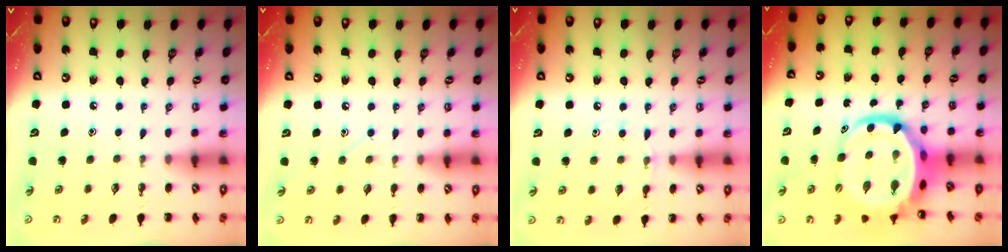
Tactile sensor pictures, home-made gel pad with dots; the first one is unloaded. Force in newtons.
{"total": 3.0, "press": 2.8, "slide": 1.0}
{"total": 6.2, "press": 5.9, "slide": 1.6}
{"total": 10.1, "press": 9.7, "slide": 2.8}